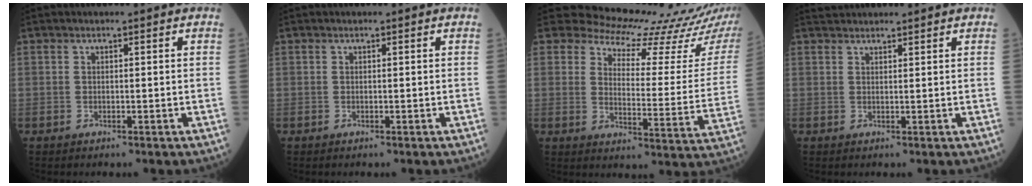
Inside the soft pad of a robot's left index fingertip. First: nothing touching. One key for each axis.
{"total": 0.0}
{"total": 15.4, "fx": 14.7, "fy": 1.8, "fz": 4.2, "tx": -0.063, "ty": -0.085, "tz": 0.164}
{"total": 3.6, "fx": 3.5, "fy": 0.1, "fz": 0.6, "tx": -0.011, "ty": 0.034, "tz": 0.058}